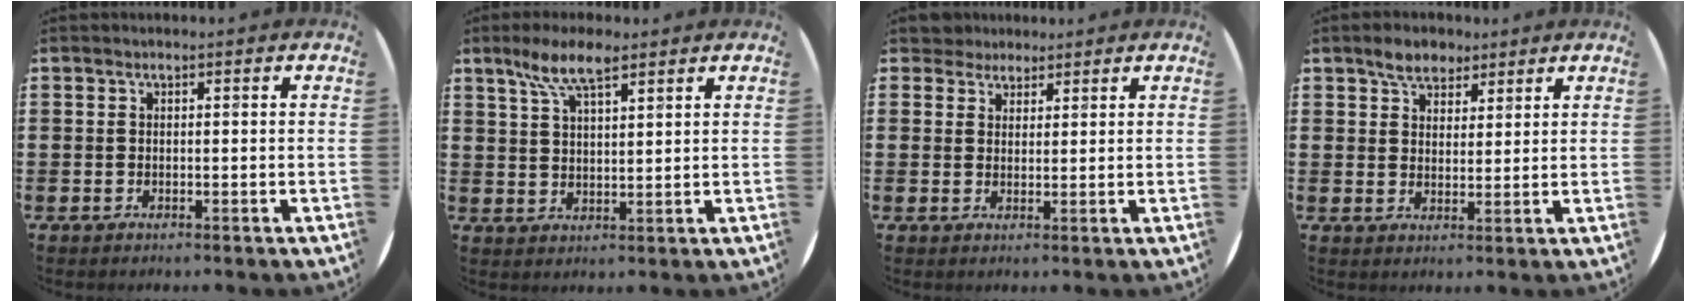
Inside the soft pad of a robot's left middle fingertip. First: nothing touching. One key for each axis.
{"total": 7.0, "fx": 4.8, "fy": 2.1, "fz": 4.6, "tx": -0.092, "ty": -0.003, "tz": 0.083}
{"total": 3.4, "fx": 3.1, "fy": 1.5, "fz": 0.1, "tx": -0.012, "ty": 0.003, "tz": 0.059}
{"total": 3.7, "fx": 3.0, "fy": 2.1, "fz": 0.6, "tx": -0.011, "ty": 0.007, "tz": 0.057}